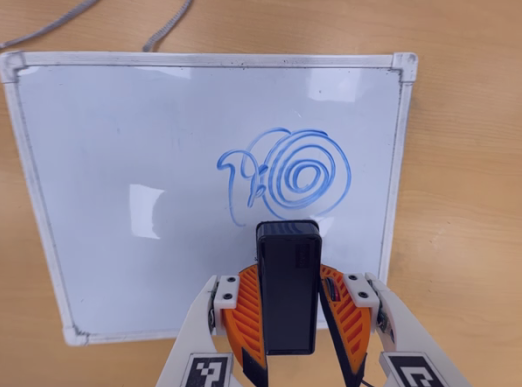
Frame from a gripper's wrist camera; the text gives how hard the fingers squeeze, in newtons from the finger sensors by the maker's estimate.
{"total": 4.8, "left": 4.5, "right": 5.0}